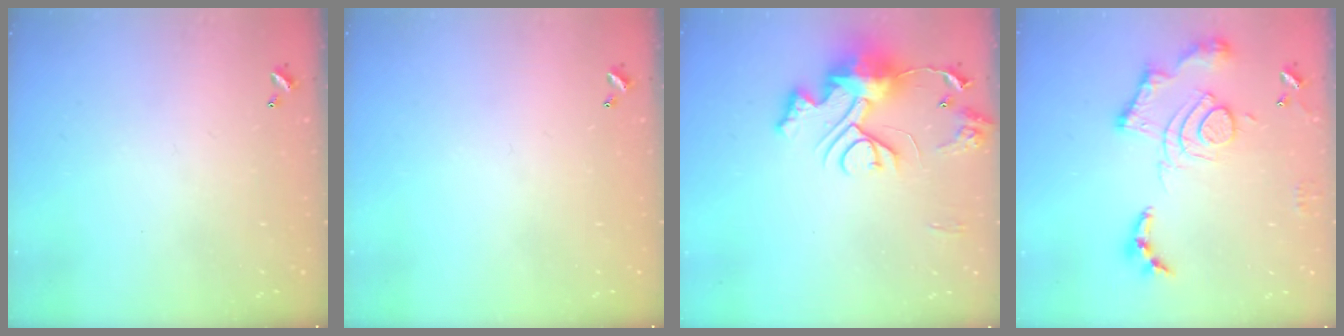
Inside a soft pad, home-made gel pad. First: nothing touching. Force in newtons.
{"total": 0.0}
{"total": 13.2, "press": 13.1, "slide": 1.4}
{"total": 16.5, "press": 16.4, "slide": 1.7}